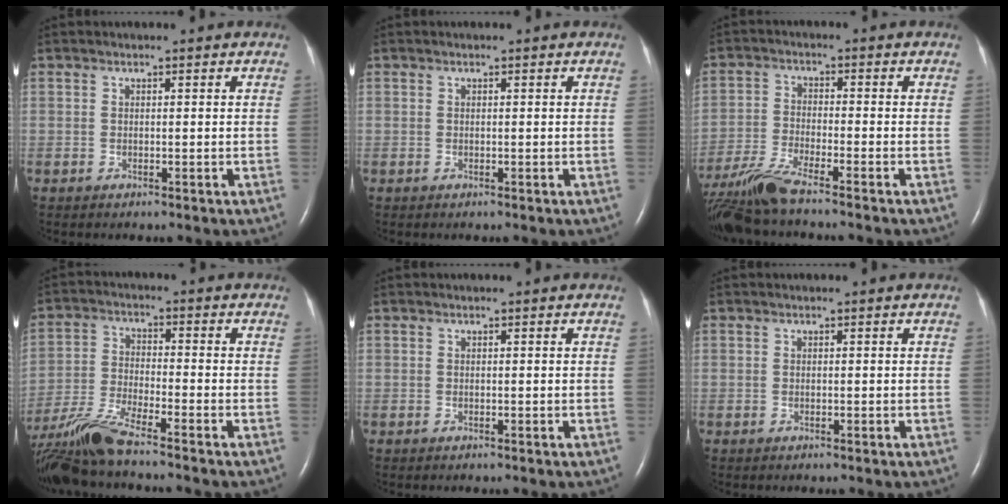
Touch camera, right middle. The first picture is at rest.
{"total": 0.0}
{"total": 8.9, "force": [-7.7, -0.7, 4.3], "torque": [-0.088, -0.024, -0.146]}
{"total": 10.8, "force": [-9.3, -0.3, 5.5], "torque": [-0.121, -0.018, -0.179]}
{"total": 0.0}
{"total": 0.0}